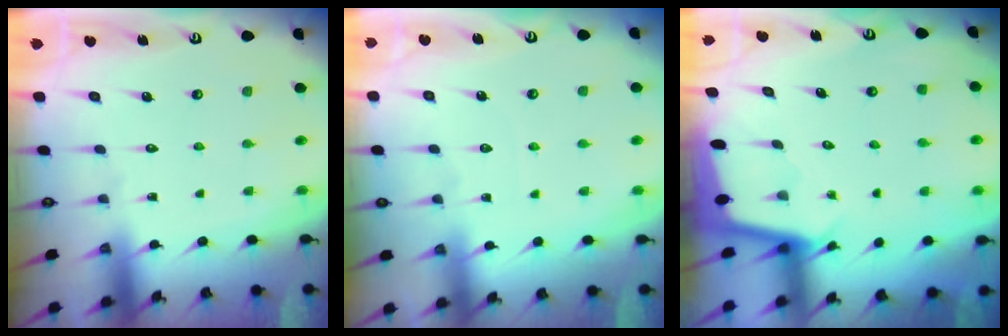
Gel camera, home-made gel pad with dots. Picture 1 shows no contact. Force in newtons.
{"total": 3.7, "press": 3.6, "slide": 0.4}
{"total": 1.8, "press": 1.8, "slide": 0.1}